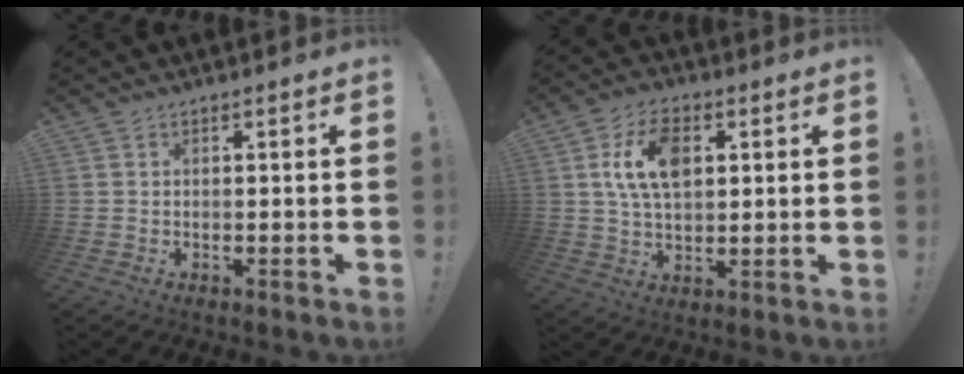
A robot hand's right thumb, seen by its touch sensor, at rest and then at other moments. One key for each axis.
{"total": 12.3, "fx": 3.3, "fy": 7.6, "fz": 9.1, "tx": -0.164, "ty": 0.008, "tz": 0.058}